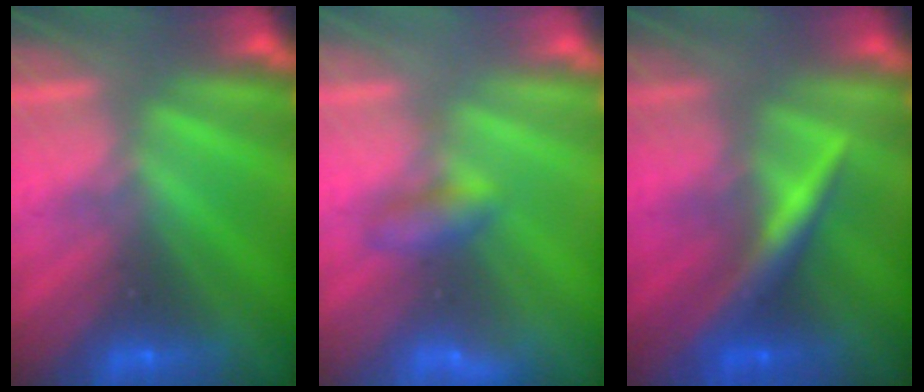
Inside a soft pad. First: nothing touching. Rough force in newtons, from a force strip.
{"total": 2.1}
{"total": 2.4}